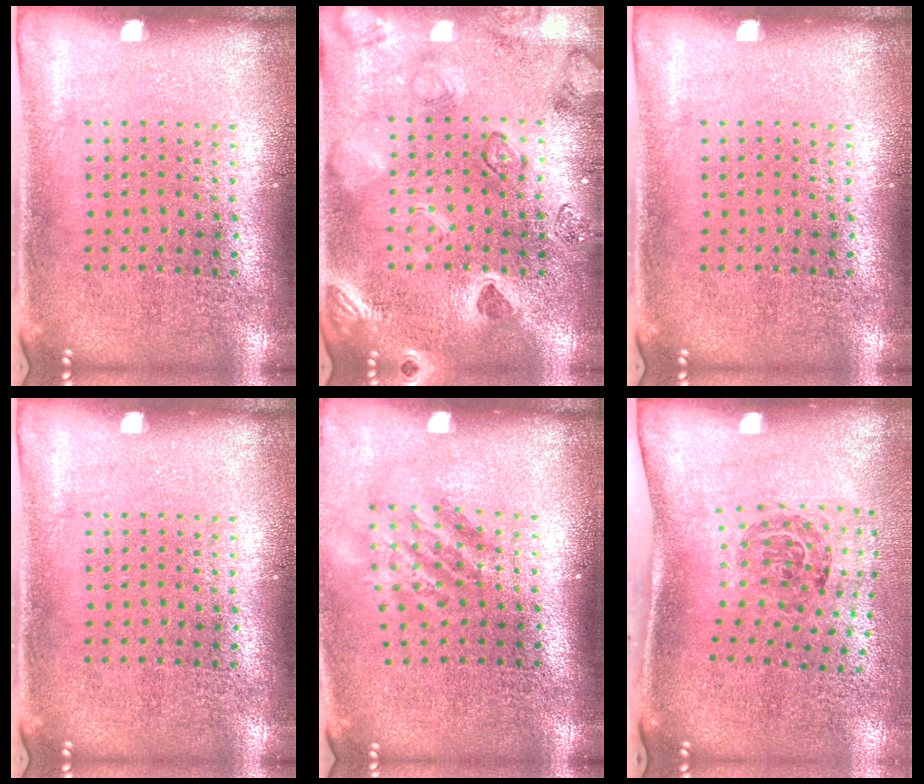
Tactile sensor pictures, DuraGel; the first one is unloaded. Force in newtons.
{"total": 2.5, "press": 2.3, "slide": 0.8}
{"total": 0.0}
{"total": 0.0}
{"total": 1.7, "press": 1.2, "slide": 1.2}
{"total": 1.5, "press": 1.2, "slide": 1.0}